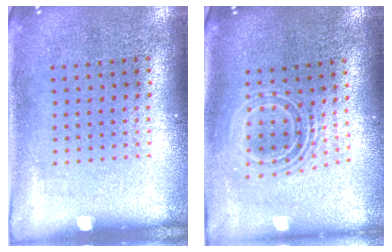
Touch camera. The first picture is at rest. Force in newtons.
{"total": 2.0, "press": 1.5, "slide": 1.4}